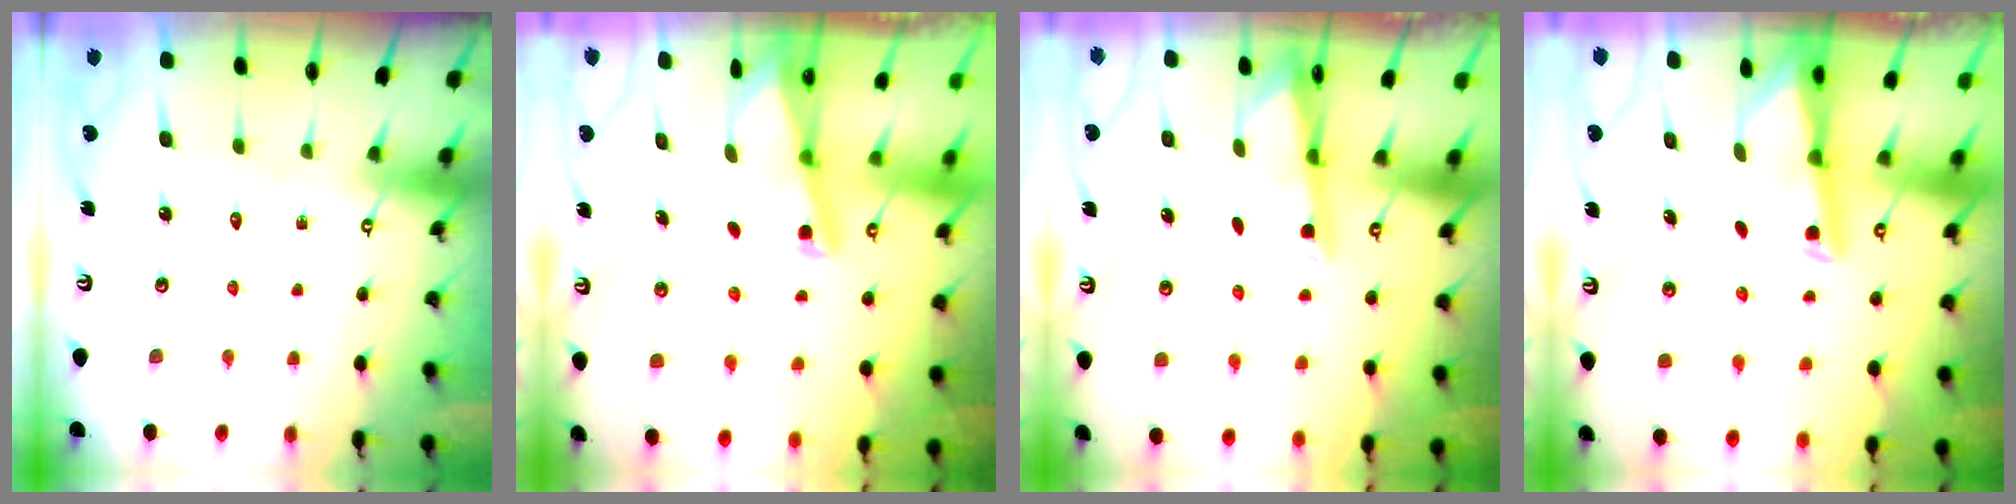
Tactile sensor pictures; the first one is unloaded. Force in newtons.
{"total": 2.1, "press": 2.0, "slide": 0.3}
{"total": 2.9, "press": 2.9, "slide": 0.6}
{"total": 3.0, "press": 3.0, "slide": 0.3}